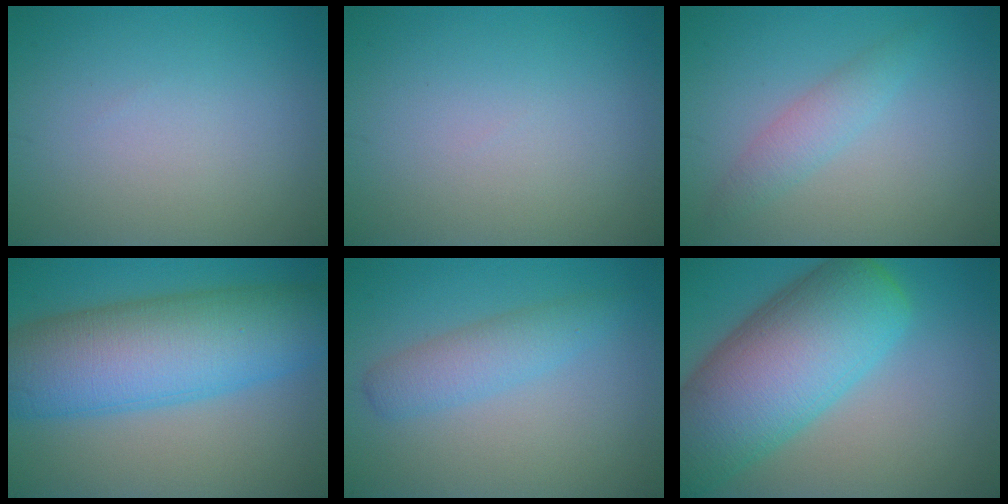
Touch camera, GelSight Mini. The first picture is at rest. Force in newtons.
{"total": 0.0}
{"total": 2.2, "press": 2.2, "slide": 0.1}
{"total": 11.9, "press": 11.9, "slide": 0.2}
{"total": 3.0, "press": 3.0, "slide": 0.1}
{"total": 13.0, "press": 13.0, "slide": 0.7}